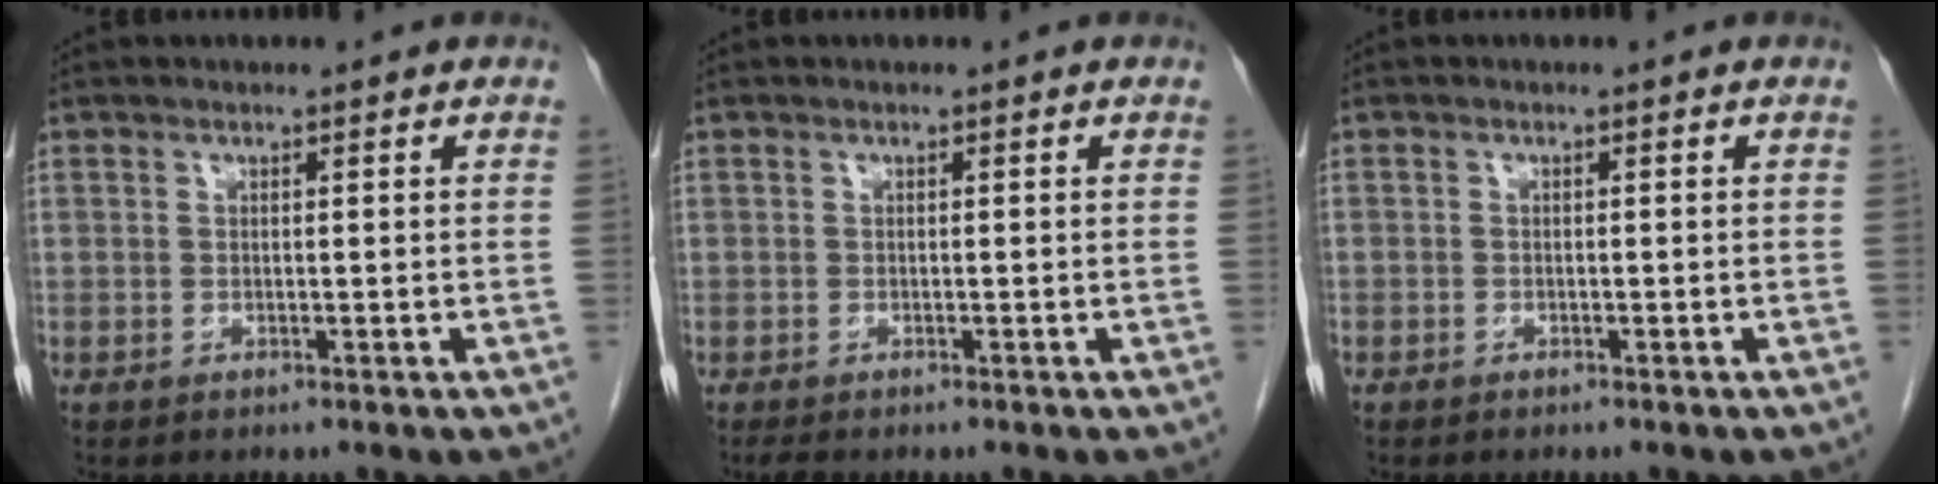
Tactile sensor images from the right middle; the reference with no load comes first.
{"total": 1.2, "force": [-1.0, 0.3, 0.6], "torque": [-0.018, -0.006, -0.015]}
{"total": 0.6, "force": [-0.5, 0.4, 0.1], "torque": [-0.004, 0.003, -0.007]}